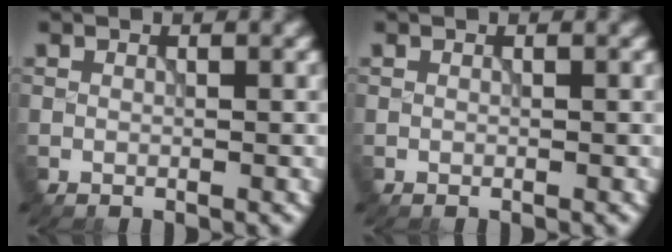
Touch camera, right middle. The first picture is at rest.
{"total": 0.0}